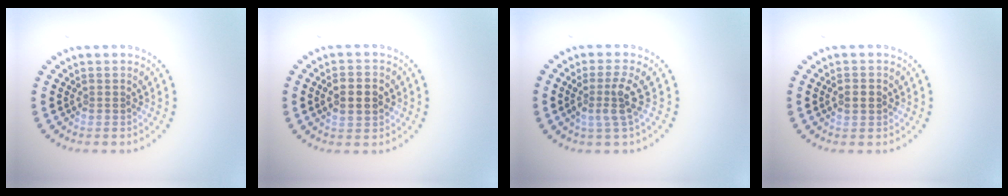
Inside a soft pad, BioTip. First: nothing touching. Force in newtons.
{"total": 3.9, "press": 3.9, "slide": 0.2}
{"total": 2.6, "press": 2.0, "slide": 1.8}
{"total": 1.9, "press": 1.9, "slide": 0.2}